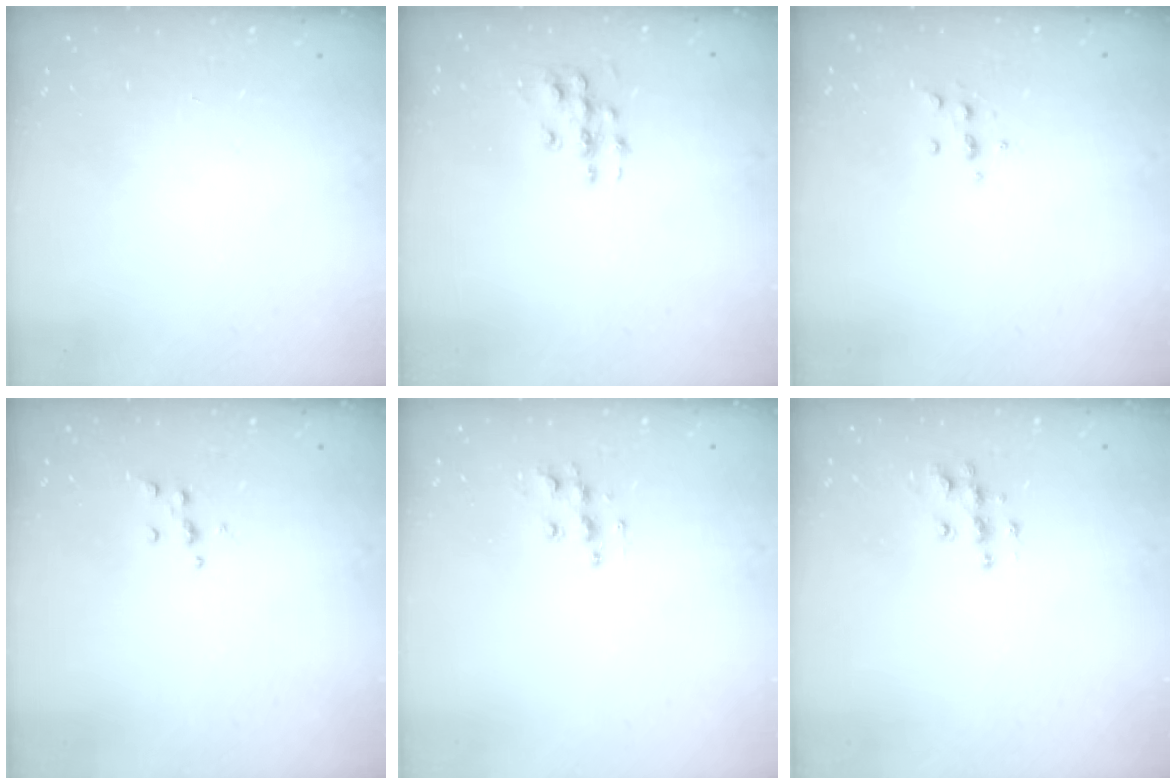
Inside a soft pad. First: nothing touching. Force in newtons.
{"total": 6.1, "press": 6.1, "slide": 0.4}
{"total": 3.5, "press": 3.3, "slide": 1.0}
{"total": 4.5, "press": 4.5, "slide": 0.5}
{"total": 7.5, "press": 7.5, "slide": 0.1}
{"total": 7.6, "press": 7.6, "slide": 0.4}